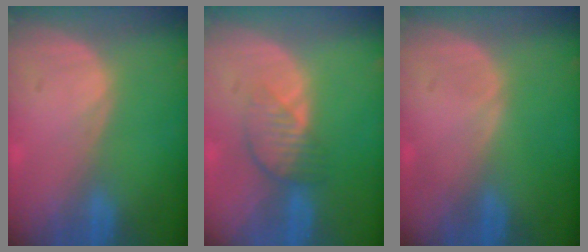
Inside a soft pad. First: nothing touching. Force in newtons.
{"total": 4.2, "press": 3.7, "slide": 1.8}
{"total": 0.0}